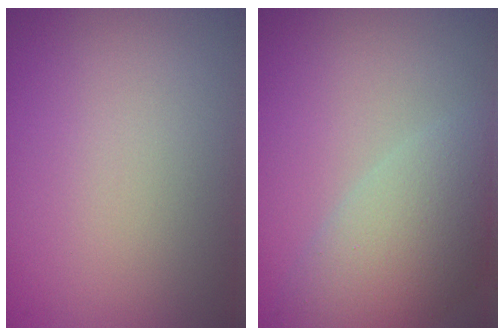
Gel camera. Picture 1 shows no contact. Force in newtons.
{"total": 6.9, "press": 6.9, "slide": 0.9}